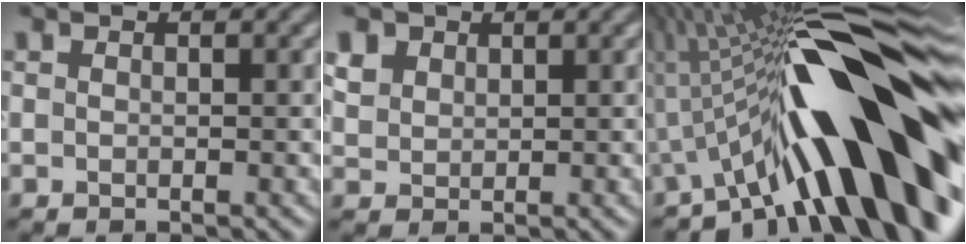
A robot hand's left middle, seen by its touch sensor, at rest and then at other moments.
{"total": 1.8, "force": [1.2, 1.4, 0.2], "torque": [-0.009, 0.010, 0.029]}
{"total": 16.3, "force": [-3.0, 4.4, 15.4], "torque": [-0.181, 0.047, -0.065]}